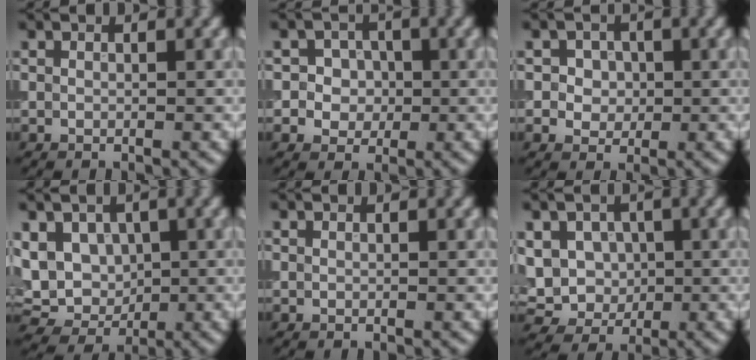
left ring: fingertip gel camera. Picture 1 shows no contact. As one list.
[{"total": 3.3, "force": [0.2, 3.0, 1.4], "torque": [-0.008, 0.008, -0.007]}, {"total": 2.9, "force": [0.5, 2.5, 1.4], "torque": [-0.022, 0.003, 0.000]}, {"total": 8.9, "force": [1.3, 7.3, 4.9], "torque": [-0.079, 0.024, 0.002]}, {"total": 0.0}, {"total": 5.3, "force": [0.3, 4.7, 2.5], "torque": [-0.053, 0.007, -0.012]}]